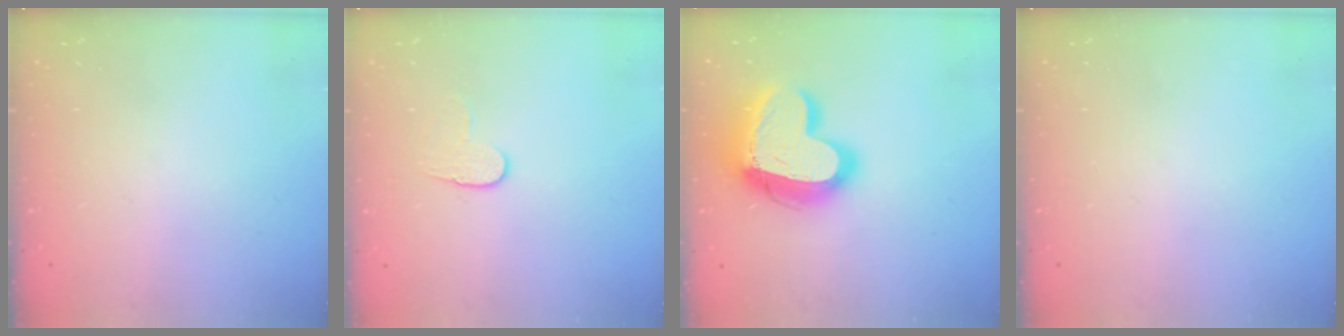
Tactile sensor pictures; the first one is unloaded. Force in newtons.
{"total": 6.1, "press": 6.1, "slide": 0.5}
{"total": 21.0, "press": 20.9, "slide": 1.9}
{"total": 0.0}